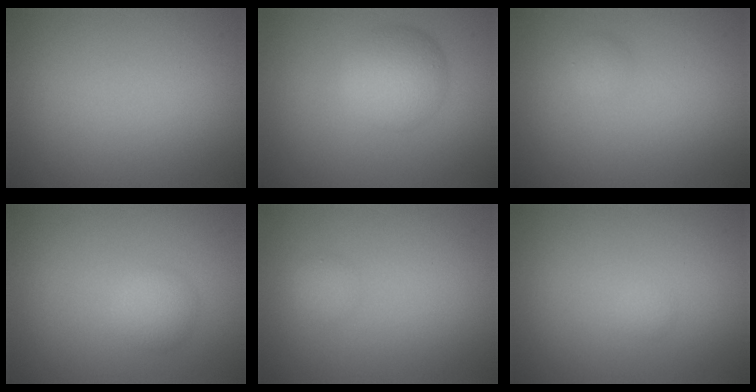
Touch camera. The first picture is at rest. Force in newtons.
{"total": 4.0, "press": 4.0, "slide": 0.1}
{"total": 0.8, "press": 0.8, "slide": 0.1}
{"total": 2.0, "press": 2.0, "slide": 0.1}
{"total": 1.1, "press": 1.1, "slide": 0.1}
{"total": 0.6, "press": 0.6, "slide": 0.0}